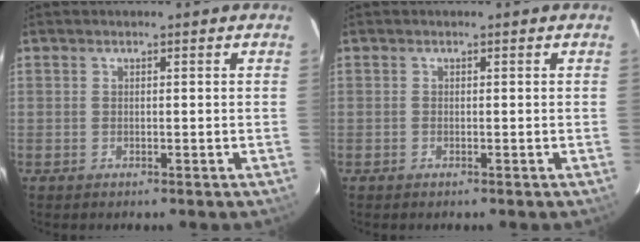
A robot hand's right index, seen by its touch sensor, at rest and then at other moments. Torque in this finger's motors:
{"motor_torque": [-0.24, -0.24, -0.05, 0.00]}